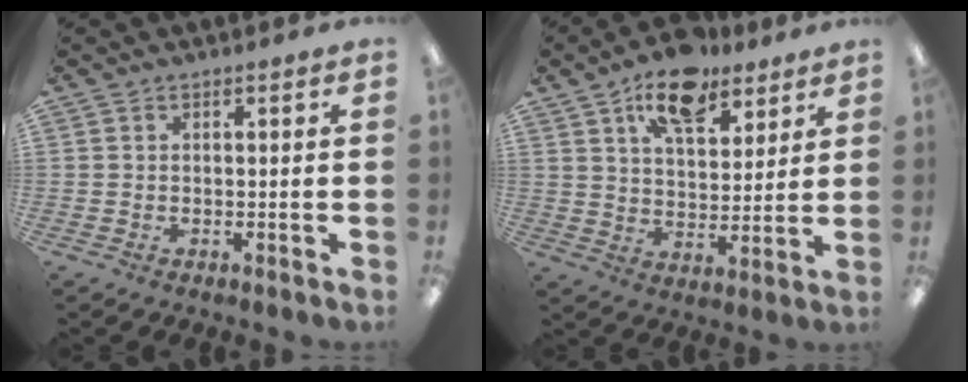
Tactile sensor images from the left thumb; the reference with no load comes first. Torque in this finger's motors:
{"motor_torque": [0.33, 0.36, -0.08, -0.04, 0.08]}